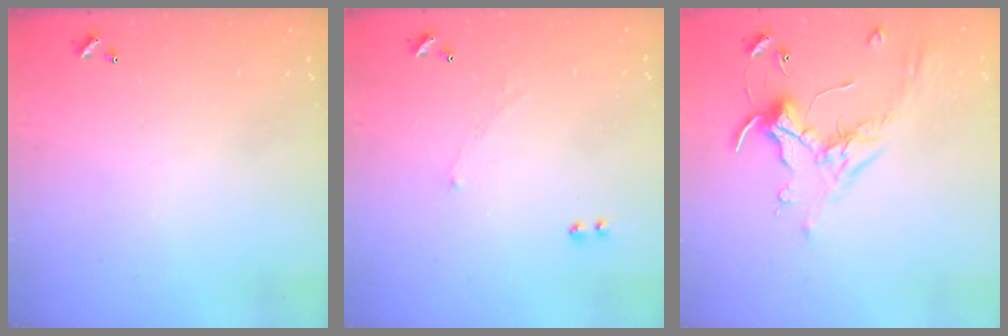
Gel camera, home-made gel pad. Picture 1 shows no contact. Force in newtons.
{"total": 1.0, "press": 0.7, "slide": 0.6}
{"total": 0.9, "press": 0.5, "slide": 0.7}